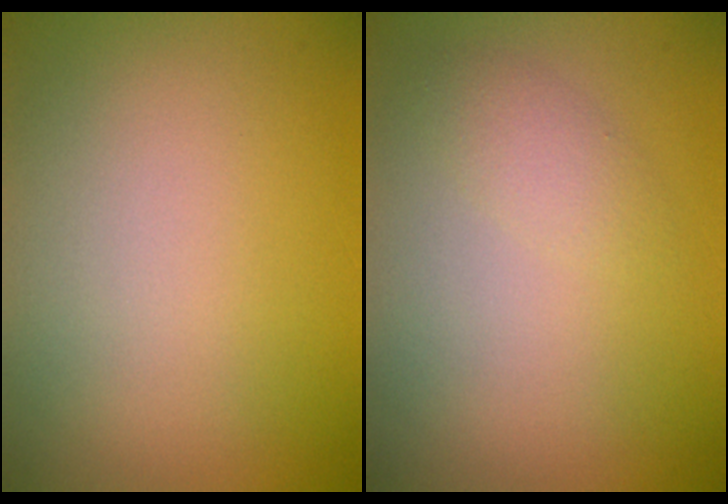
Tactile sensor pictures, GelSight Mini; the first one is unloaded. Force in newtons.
{"total": 1.5, "press": 1.5, "slide": 0.1}